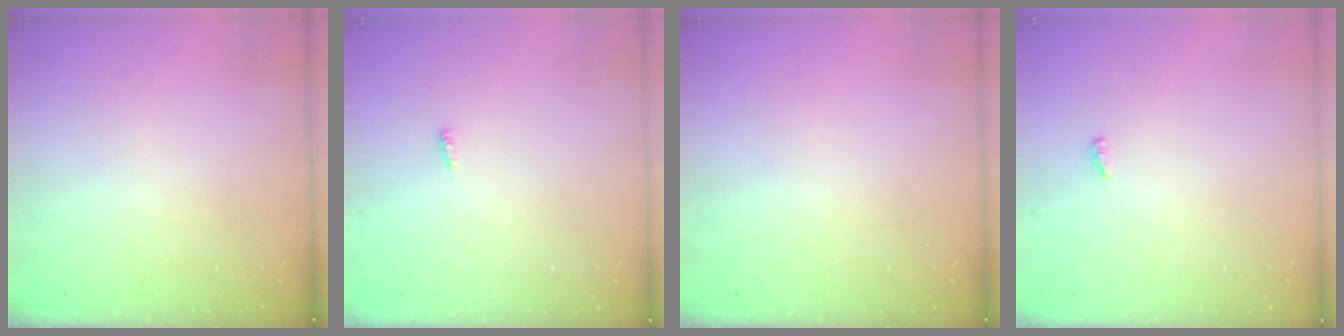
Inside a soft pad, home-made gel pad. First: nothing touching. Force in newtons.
{"total": 3.6, "press": 3.4, "slide": 1.0}
{"total": 0.0}
{"total": 2.6, "press": 2.4, "slide": 1.0}